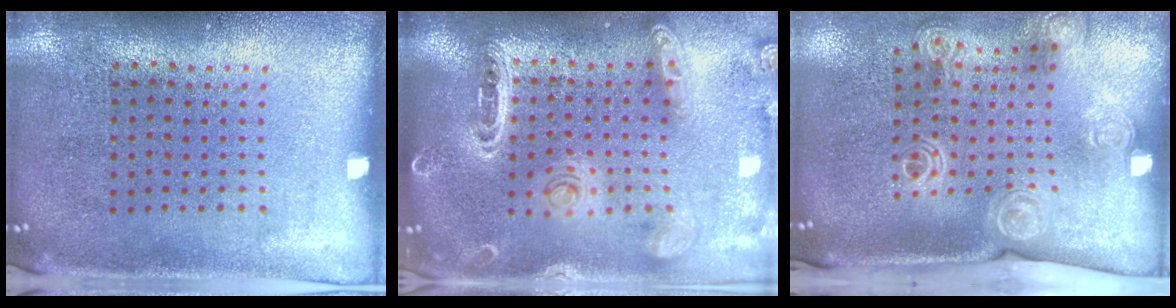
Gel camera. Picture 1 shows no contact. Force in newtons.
{"total": 1.7, "press": 1.7, "slide": 0.3}
{"total": 2.0, "press": 1.6, "slide": 1.3}